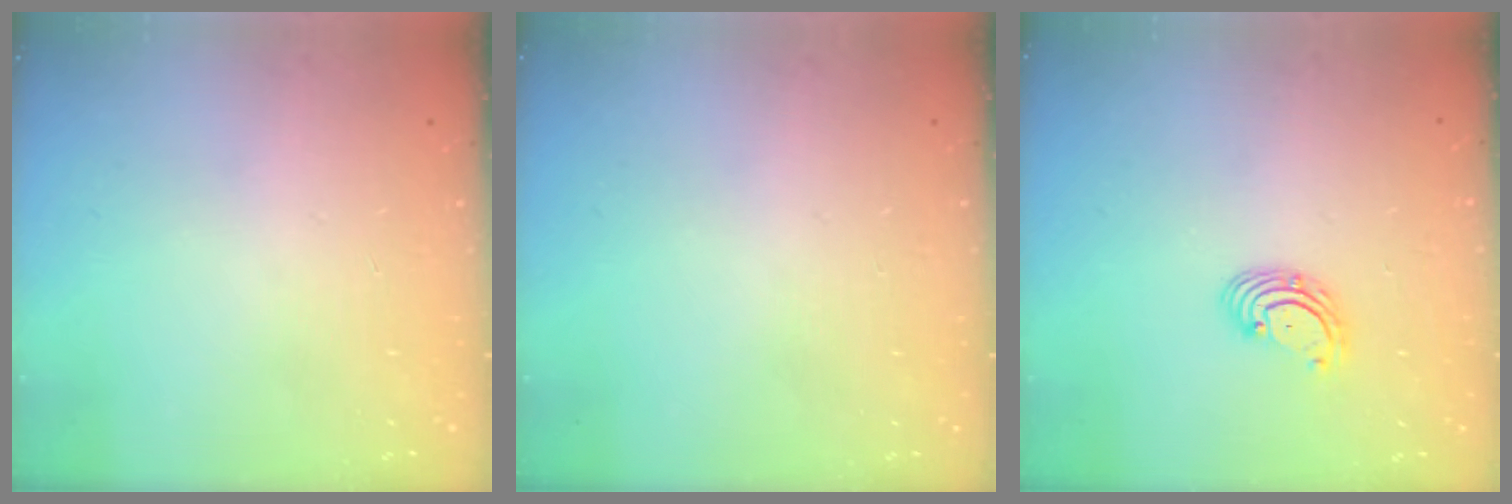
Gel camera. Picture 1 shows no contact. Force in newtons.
{"total": 0.0}
{"total": 2.9, "press": 2.9, "slide": 0.1}